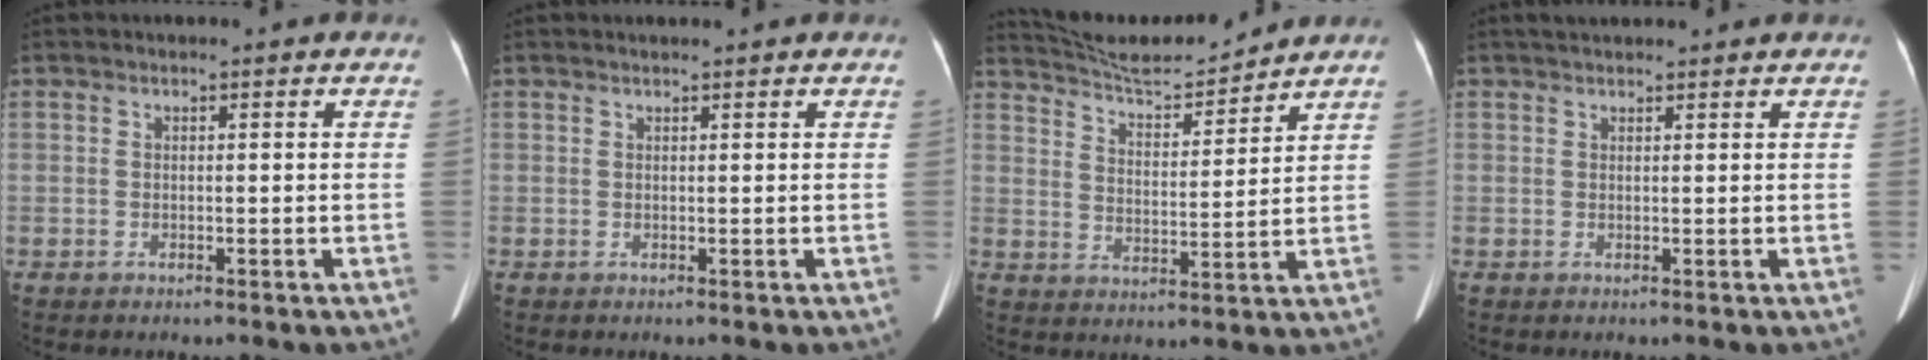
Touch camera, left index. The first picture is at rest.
{"total": 1.8, "force": [1.7, 0.1, 0.6], "torque": [-0.011, 0.014, 0.024]}
{"total": 10.7, "force": [10.5, 0.3, 2.1], "torque": [-0.047, 0.000, 0.176]}
{"total": 4.4, "force": [4.0, 0.9, 1.6], "torque": [-0.023, 0.035, 0.056]}